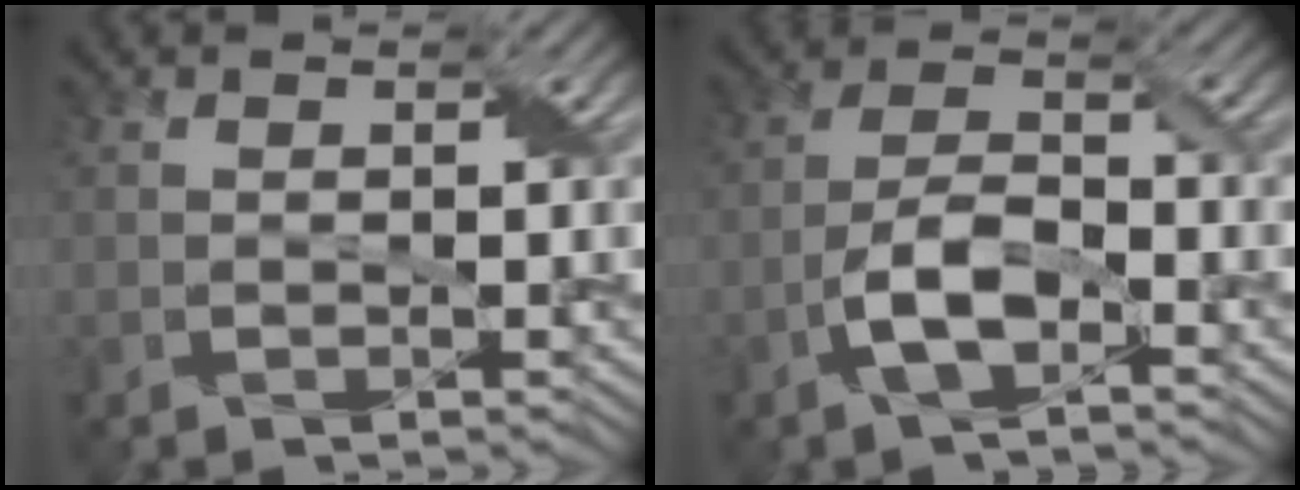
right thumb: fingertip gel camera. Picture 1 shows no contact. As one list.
[{"total": 6.0, "force": [-2.8, 2.4, 4.7], "torque": [-0.095, 0.008, -0.061]}]